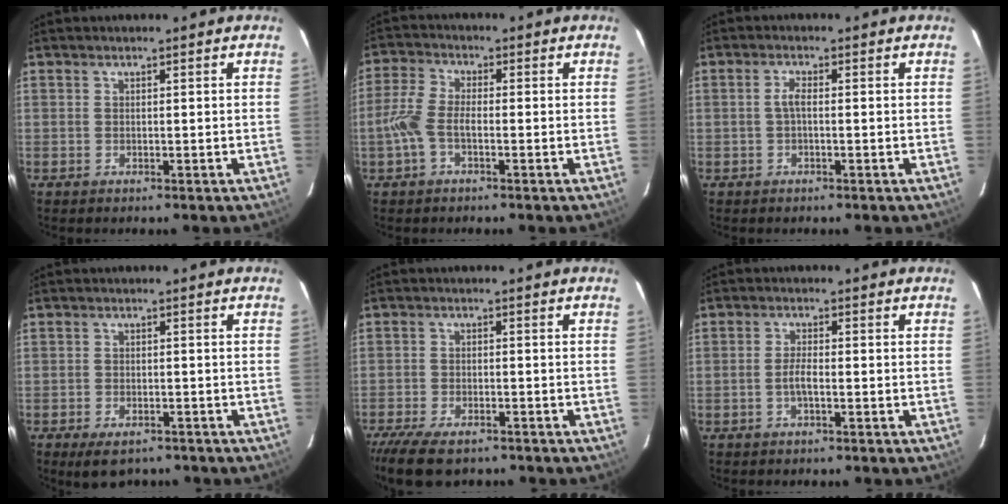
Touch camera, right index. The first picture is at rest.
{"total": 5.7, "force": [-1.8, 2.4, 4.9], "torque": [-0.119, 0.010, -0.039]}
{"total": 1.7, "force": [-0.3, 0.4, 1.6], "torque": [-0.034, 0.006, -0.008]}
{"total": 5.7, "force": [-4.1, 2.7, 2.9], "torque": [-0.060, -0.012, -0.059]}
{"total": 9.4, "force": [-7.4, 3.4, 4.7], "torque": [-0.119, -0.029, -0.133]}
{"total": 2.3, "force": [-0.9, 0.4, 2.1], "torque": [-0.043, 0.003, -0.018]}